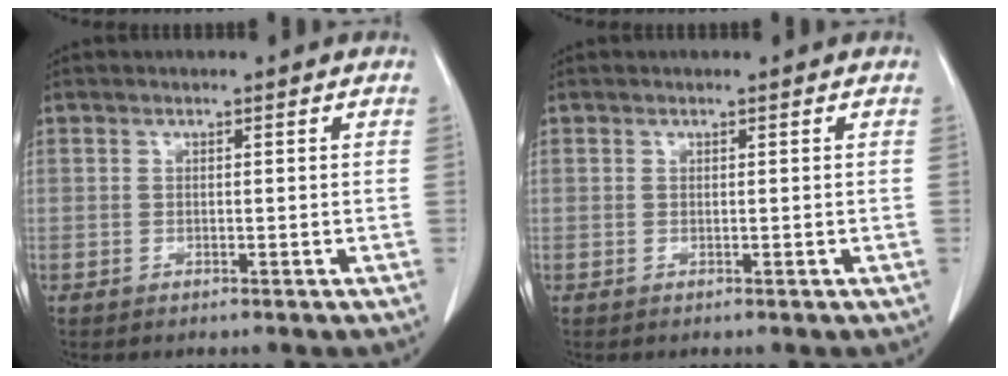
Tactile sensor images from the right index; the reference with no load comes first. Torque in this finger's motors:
{"motor_torque": [0.00, 0.00, 0.00, 0.00]}